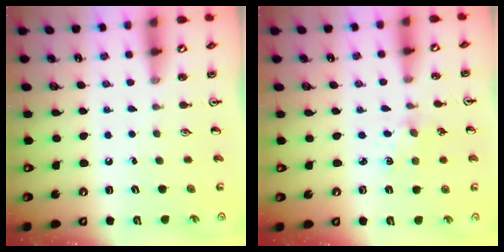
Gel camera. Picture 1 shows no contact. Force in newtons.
{"total": 1.2, "press": 1.2, "slide": 0.2}